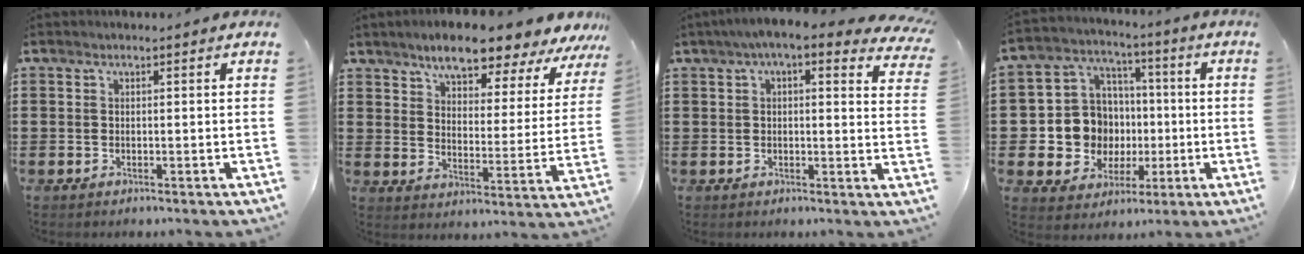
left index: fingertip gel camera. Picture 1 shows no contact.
{"total": 8.4, "force": [7.6, 1.3, 3.3], "torque": [-0.080, -0.039, 0.131]}
{"total": 5.5, "force": [4.1, 0.4, 3.6], "torque": [-0.081, -0.008, 0.070]}
{"total": 10.1, "force": [-0.3, 9.7, 2.9], "torque": [-0.098, 0.006, 0.007]}